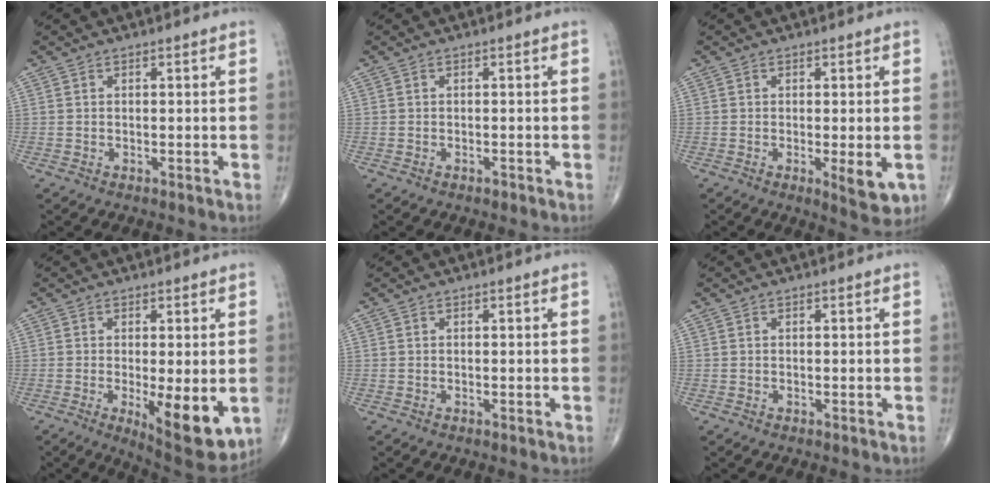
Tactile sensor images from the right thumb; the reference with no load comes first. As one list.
[{"total": 0.6, "force": [-0.4, 0.4, 0.3], "torque": [-0.003, 0.000, -0.009]}, {"total": 4.9, "force": [-0.9, 1.6, 4.5], "torque": [-0.063, -0.014, -0.011]}, {"total": 11.0, "force": [-2.2, 3.6, 10.2], "torque": [-0.141, -0.027, -0.024]}, {"total": 0.0}, {"total": 0.0}]